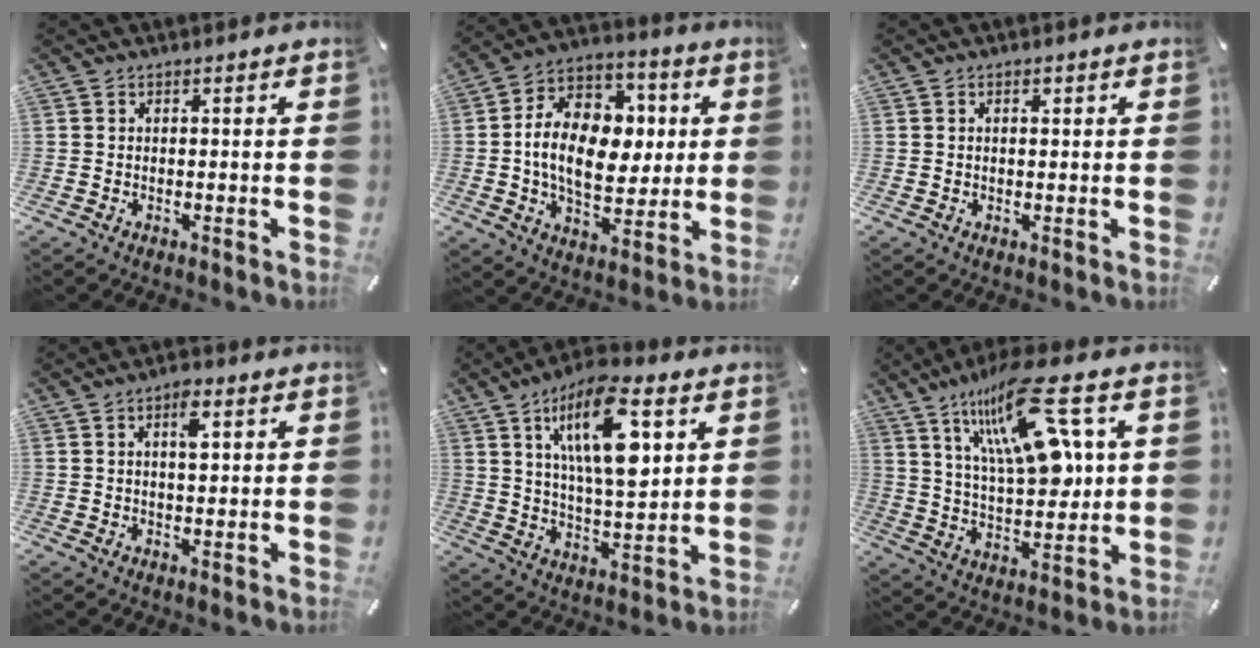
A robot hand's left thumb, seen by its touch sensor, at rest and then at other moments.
{"total": 16.7, "force": [0.5, 11.7, 11.9], "torque": [-0.224, 0.004, 0.010]}
{"total": 1.2, "force": [0.4, 0.7, 0.9], "torque": [-0.012, 0.002, 0.004]}
{"total": 4.9, "force": [1.5, 2.2, 4.1], "torque": [-0.054, -0.005, 0.017]}
{"total": 17.4, "force": [8.0, 6.9, 13.8], "torque": [-0.241, -0.016, 0.130]}
{"total": 21.7, "force": [10.5, 8.9, 16.9], "torque": [-0.281, -0.040, 0.165]}